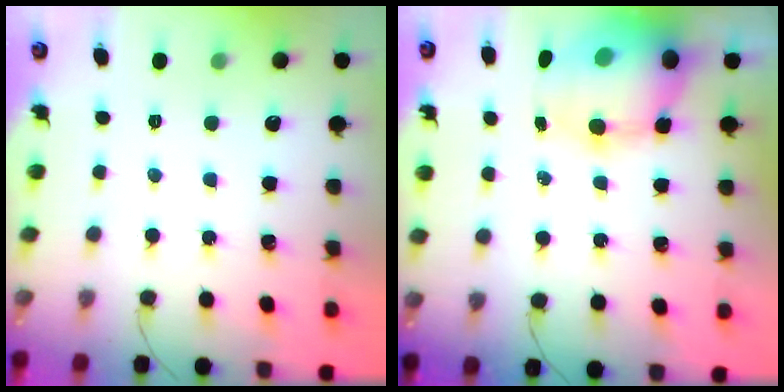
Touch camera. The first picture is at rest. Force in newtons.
{"total": 14.3, "press": 13.9, "slide": 3.7}